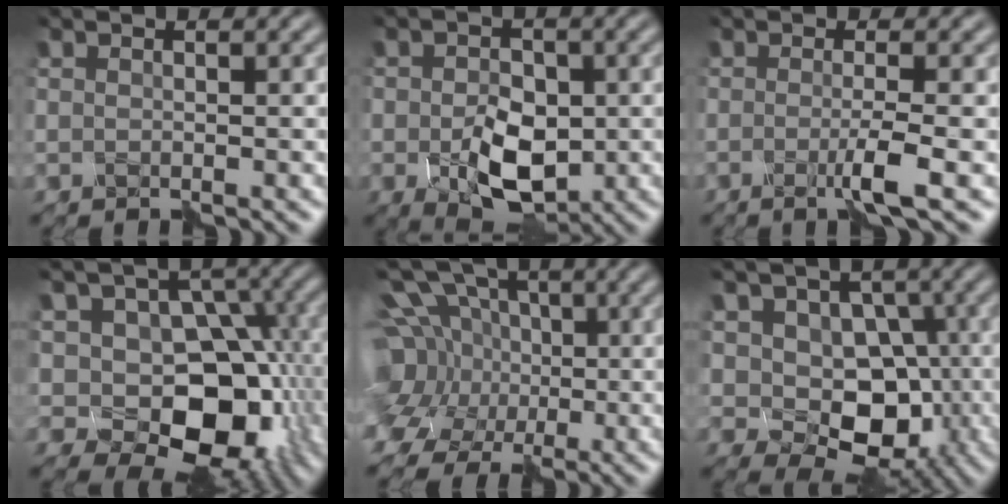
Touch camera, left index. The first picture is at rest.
{"total": 5.4, "force": [-1.6, 3.5, 3.8], "torque": [-0.070, -0.012, -0.024]}
{"total": 2.6, "force": [-0.9, 0.2, 2.4], "torque": [-0.033, -0.005, -0.025]}
{"total": 10.2, "force": [-1.8, 7.3, 6.8], "torque": [-0.079, -0.011, -0.036]}
{"total": 14.6, "force": [0.4, 12.4, 7.6], "torque": [-0.203, 0.035, -0.018]}
{"total": 6.2, "force": [-1.5, 4.9, 3.5], "torque": [-0.044, -0.004, -0.034]}